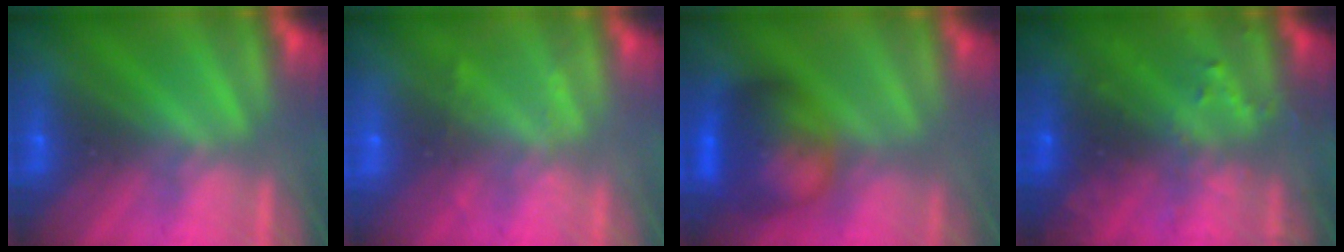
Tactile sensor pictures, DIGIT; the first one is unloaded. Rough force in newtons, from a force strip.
{"total": 2.3}
{"total": 8.6}
{"total": 9.4}